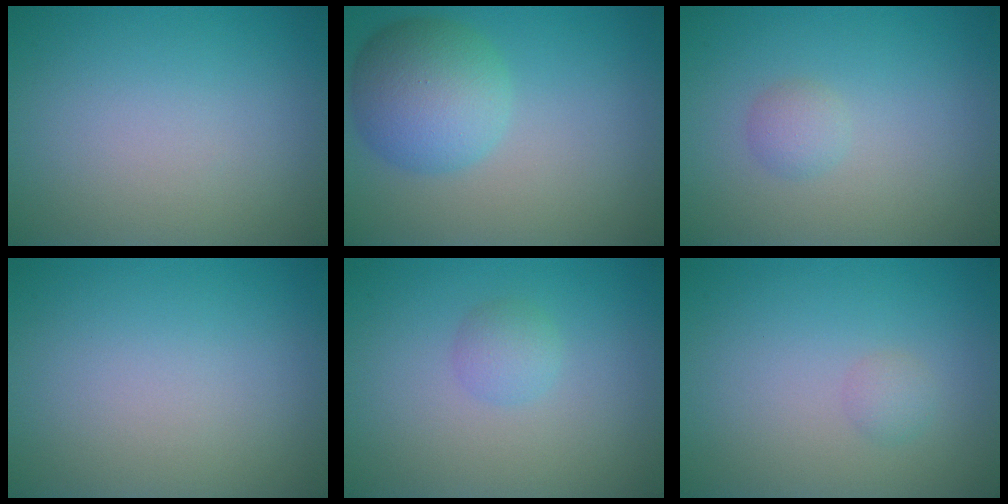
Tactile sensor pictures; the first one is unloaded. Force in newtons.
{"total": 5.9, "press": 5.9, "slide": 0.3}
{"total": 1.2, "press": 1.2, "slide": 0.0}
{"total": 0.0}
{"total": 1.5, "press": 1.5, "slide": 0.1}
{"total": 1.0, "press": 1.0, "slide": 0.0}